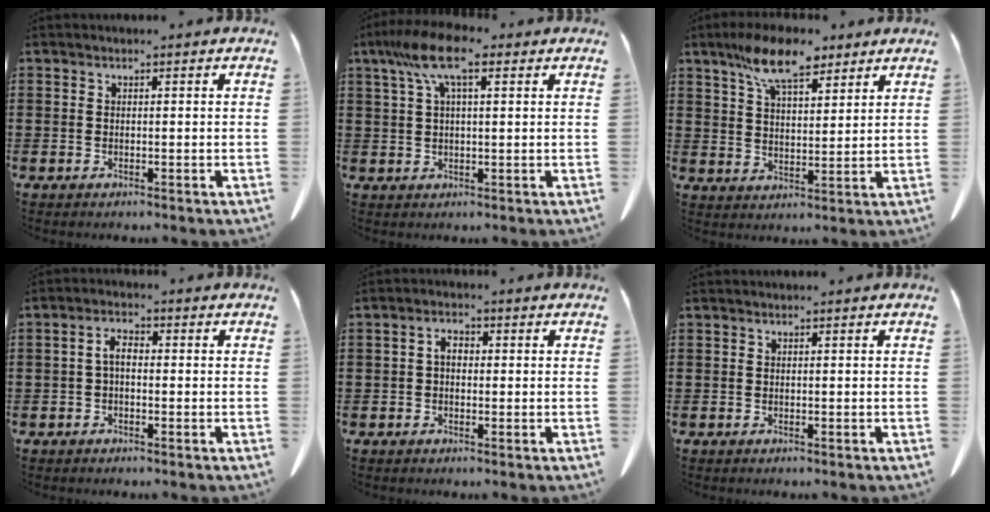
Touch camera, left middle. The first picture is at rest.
{"total": 8.6, "force": [4.4, 2.4, 7.0], "torque": [-0.151, 0.000, 0.075]}
{"total": 10.0, "force": [7.3, 3.2, 6.0], "torque": [-0.127, -0.010, 0.134]}
{"total": 2.9, "force": [-0.4, 1.3, 2.6], "torque": [-0.060, 0.004, -0.011]}
{"total": 2.4, "force": [-0.1, 1.4, 2.0], "torque": [-0.041, 0.006, -0.003]}
{"total": 0.0}